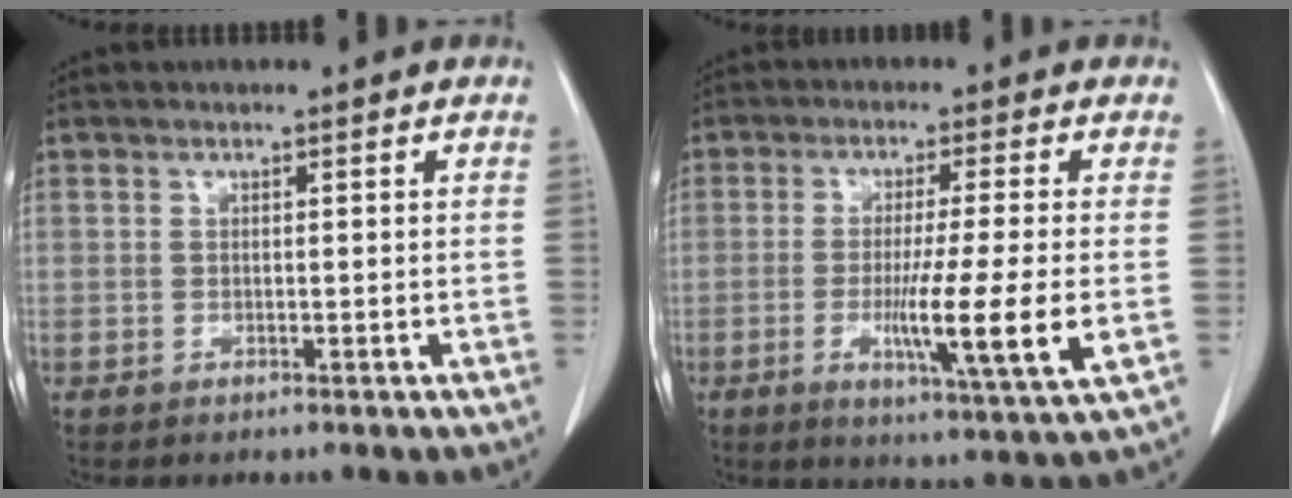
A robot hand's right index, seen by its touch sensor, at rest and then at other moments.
{"total": 11.5, "force": [-2.2, -1.0, 11.2], "torque": [-0.190, -0.036, -0.043]}